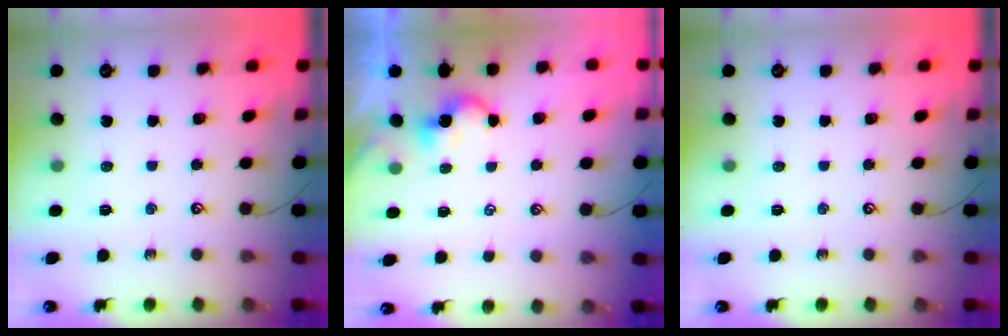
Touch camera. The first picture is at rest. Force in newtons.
{"total": 2.9, "press": 2.9, "slide": 0.2}
{"total": 0.0}